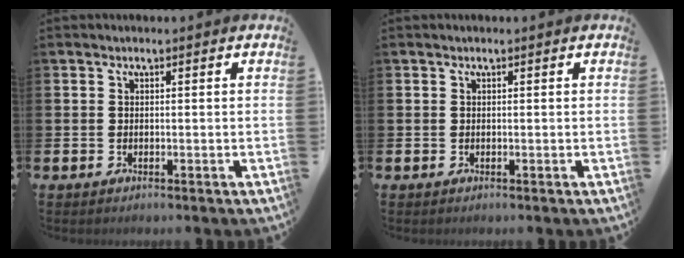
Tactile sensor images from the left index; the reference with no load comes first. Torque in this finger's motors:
{"motor_torque": [0.09, 0.05, -0.03, 0.00]}